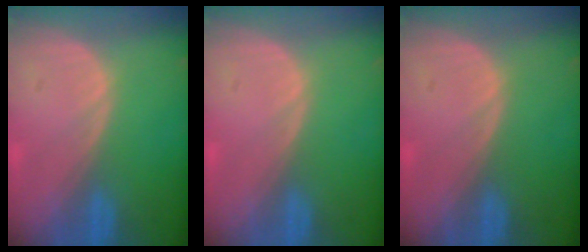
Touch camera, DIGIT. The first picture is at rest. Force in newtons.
{"total": 0.0}
{"total": 0.0}